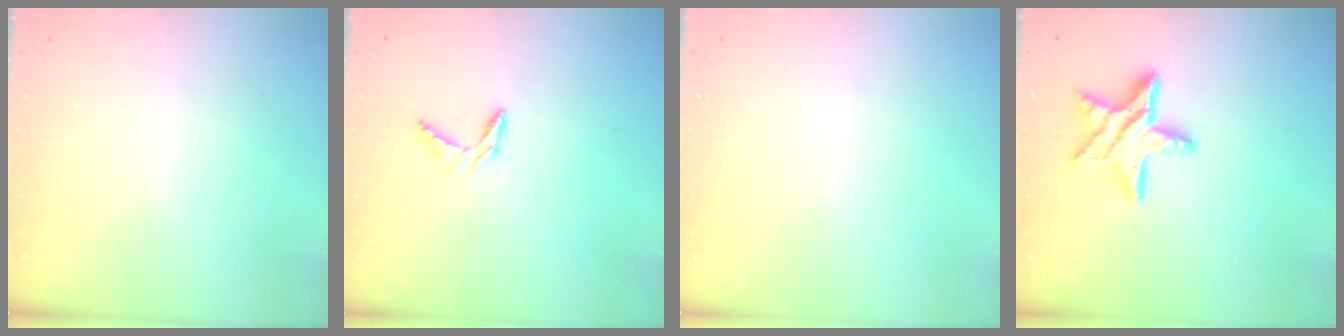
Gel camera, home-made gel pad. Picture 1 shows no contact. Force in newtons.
{"total": 3.8, "press": 3.8, "slide": 0.3}
{"total": 0.0}
{"total": 13.0, "press": 13.0, "slide": 1.2}